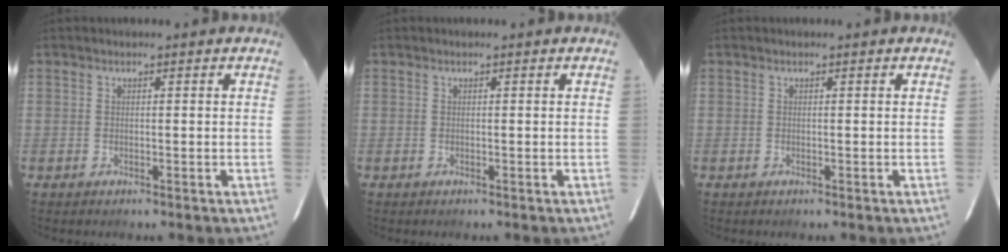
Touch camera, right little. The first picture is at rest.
{"total": 0.0}
{"total": 0.0}